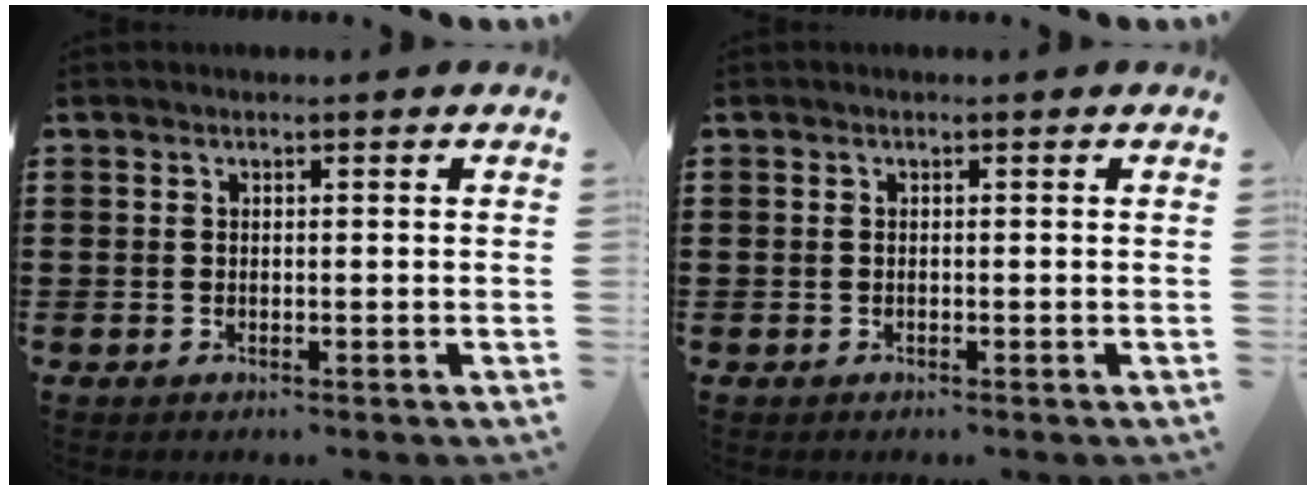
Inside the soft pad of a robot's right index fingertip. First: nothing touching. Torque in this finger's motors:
{"motor_torque": [0.96, 1.18, 0.00, -0.03]}